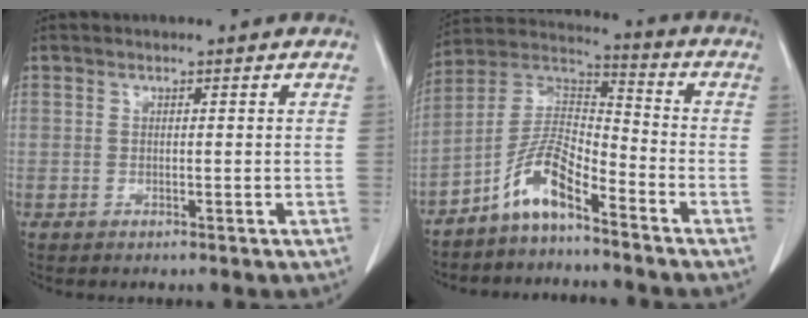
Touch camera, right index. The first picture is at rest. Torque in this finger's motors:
{"motor_torque": [1.32, -0.81, 0.29, 0.16]}